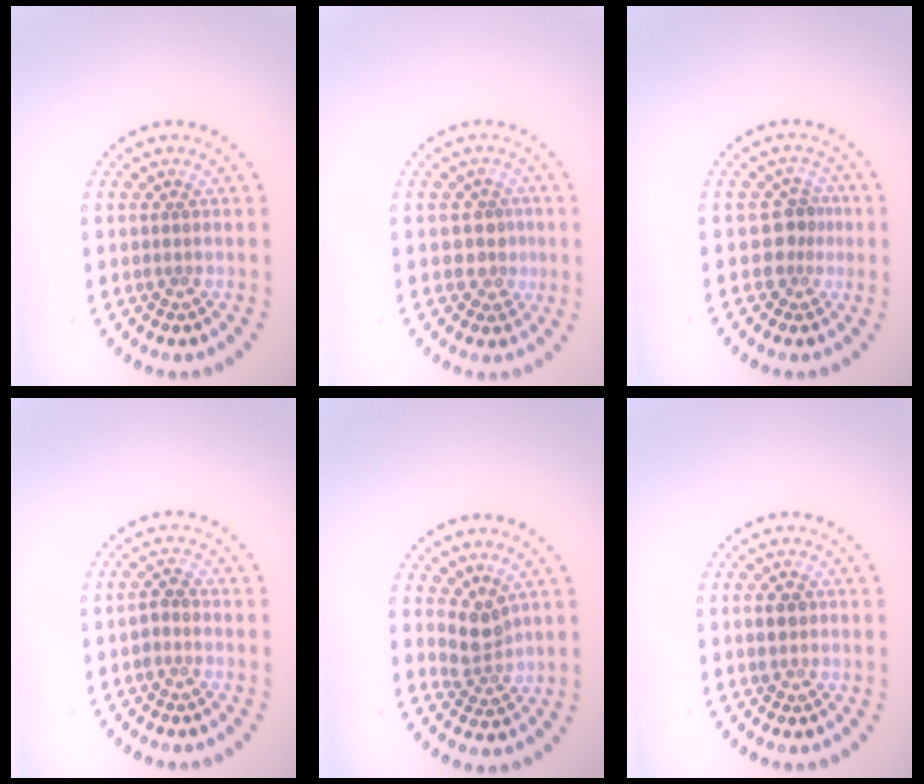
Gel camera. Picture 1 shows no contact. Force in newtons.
{"total": 2.2, "press": 1.9, "slide": 1.2}
{"total": 2.3, "press": 1.8, "slide": 1.5}
{"total": 1.1, "press": 1.0, "slide": 0.5}
{"total": 2.4, "press": 1.8, "slide": 1.6}
{"total": 1.2, "press": 1.2, "slide": 0.1}